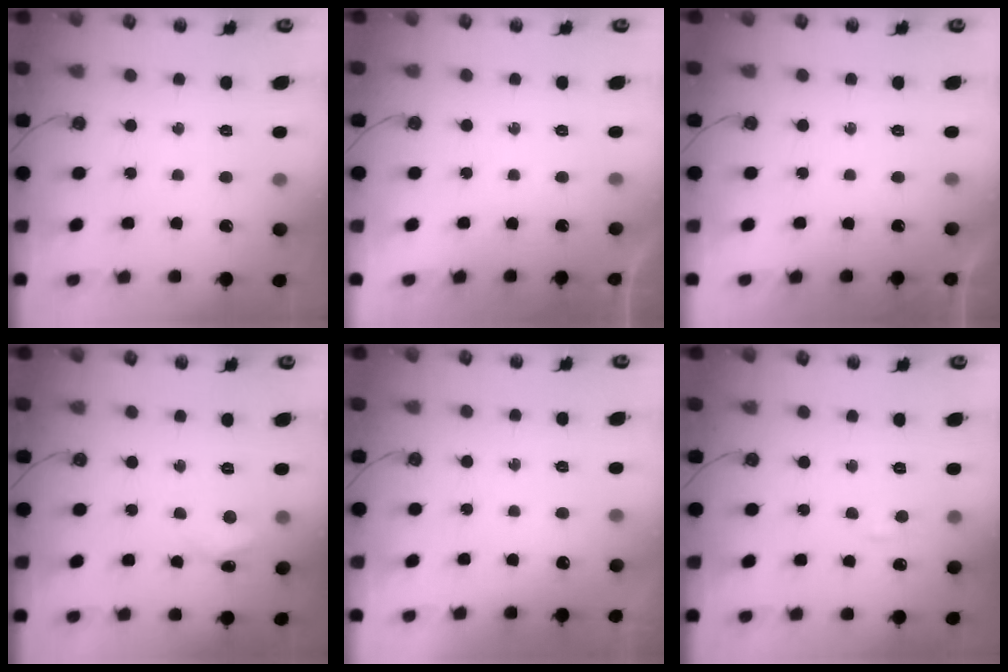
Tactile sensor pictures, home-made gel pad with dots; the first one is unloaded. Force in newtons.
{"total": 0.0}
{"total": 0.0}
{"total": 3.3, "press": 3.3, "slide": 0.4}
{"total": 9.5, "press": 2.4, "slide": 9.2}
{"total": 4.0, "press": 4.0, "slide": 0.6}